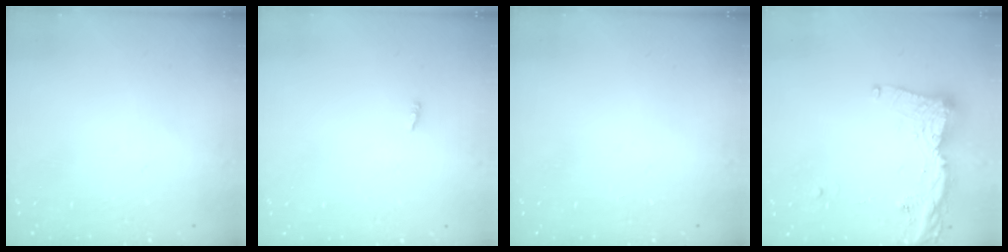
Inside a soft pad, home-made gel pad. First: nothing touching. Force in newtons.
{"total": 1.9, "press": 1.9, "slide": 0.2}
{"total": 0.0}
{"total": 14.5, "press": 14.4, "slide": 1.7}